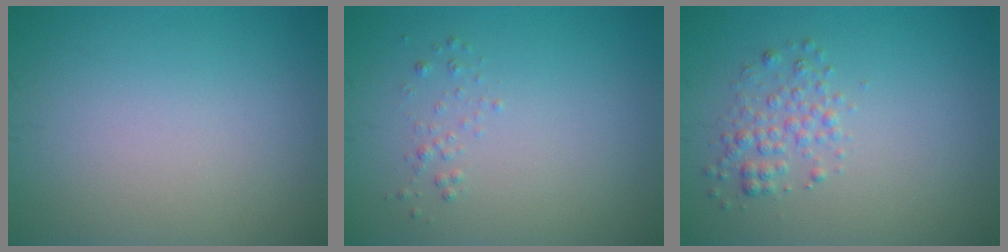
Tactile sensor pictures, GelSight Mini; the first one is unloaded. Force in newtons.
{"total": 0.7, "press": 0.7, "slide": 0.1}
{"total": 2.0, "press": 2.0, "slide": 0.1}